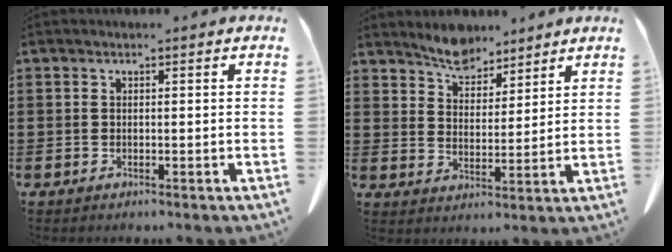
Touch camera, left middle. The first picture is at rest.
{"total": 5.7, "force": [5.2, 2.0, 0.9], "torque": [-0.031, -0.016, 0.096]}